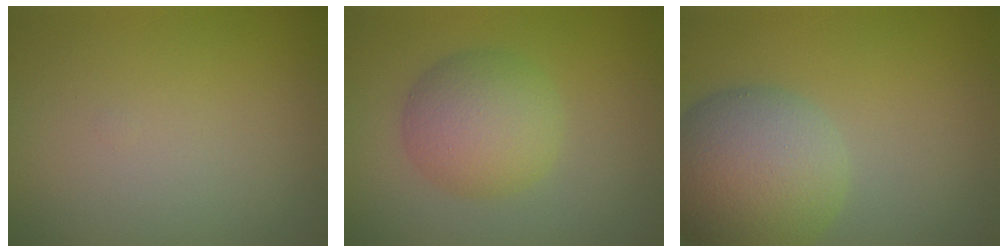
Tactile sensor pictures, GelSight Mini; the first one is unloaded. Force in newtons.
{"total": 4.7, "press": 4.7, "slide": 0.1}
{"total": 8.3, "press": 8.3, "slide": 0.3}